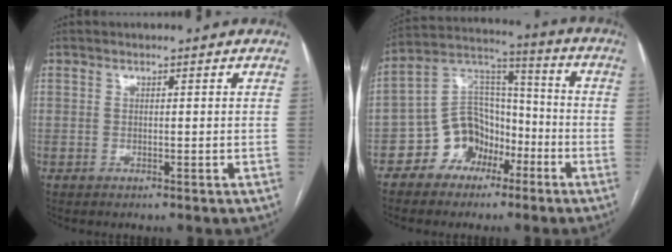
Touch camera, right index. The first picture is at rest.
{"total": 10.5, "force": [-5.4, 8.0, 3.9], "torque": [-0.082, 0.042, -0.097]}